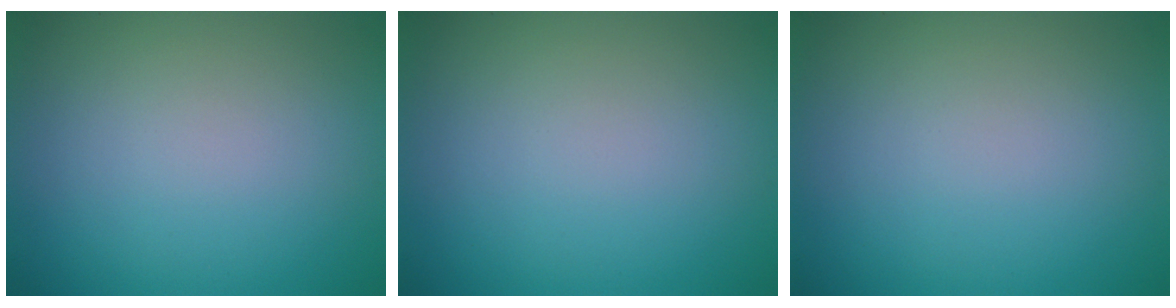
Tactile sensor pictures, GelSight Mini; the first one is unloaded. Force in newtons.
{"total": 0.0}
{"total": 0.0}